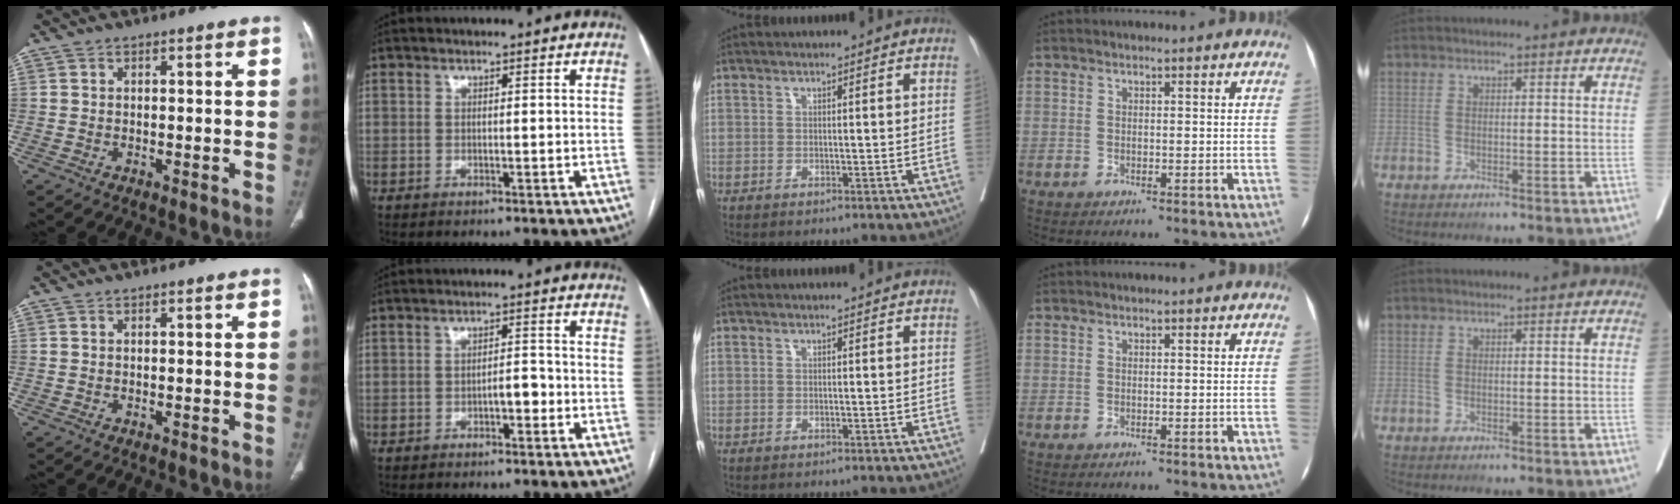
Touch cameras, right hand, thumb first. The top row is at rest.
{"index": {"total": 2.7, "force": [-1.1, 1.0, 2.2], "torque": [-0.030, 0.006, -0.018]}}